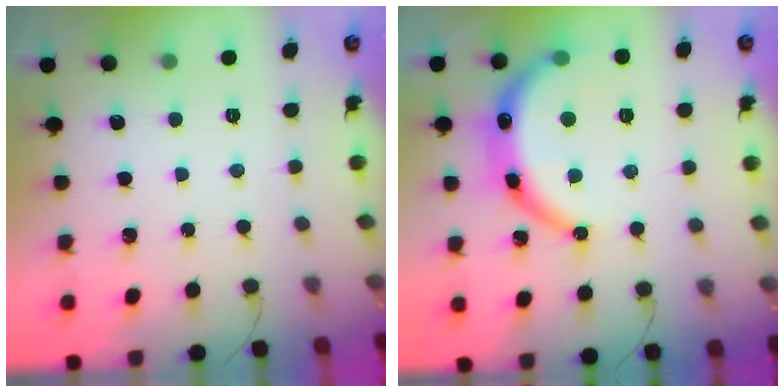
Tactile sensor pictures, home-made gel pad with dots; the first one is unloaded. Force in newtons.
{"total": 14.4, "press": 14.3, "slide": 1.8}